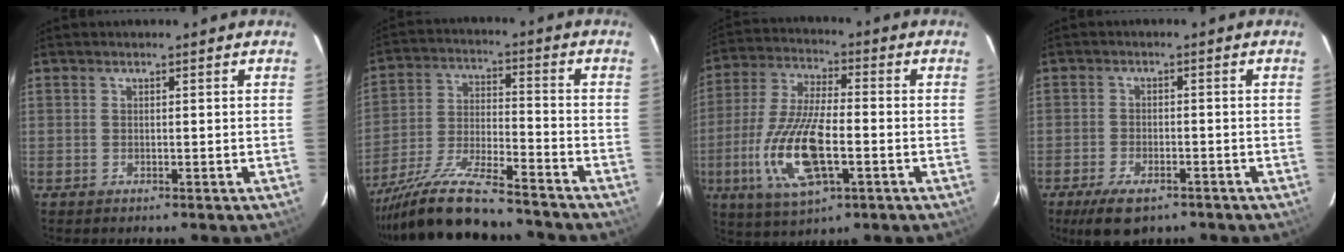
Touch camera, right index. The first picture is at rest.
{"total": 16.9, "force": [-14.6, 2.3, 8.2], "torque": [-0.173, -0.031, -0.251]}
{"total": 16.1, "force": [-4.7, 5.8, 14.3], "torque": [-0.306, -0.012, -0.088]}
{"total": 7.5, "force": [-5.3, 3.2, 4.3], "torque": [-0.101, -0.014, -0.085]}